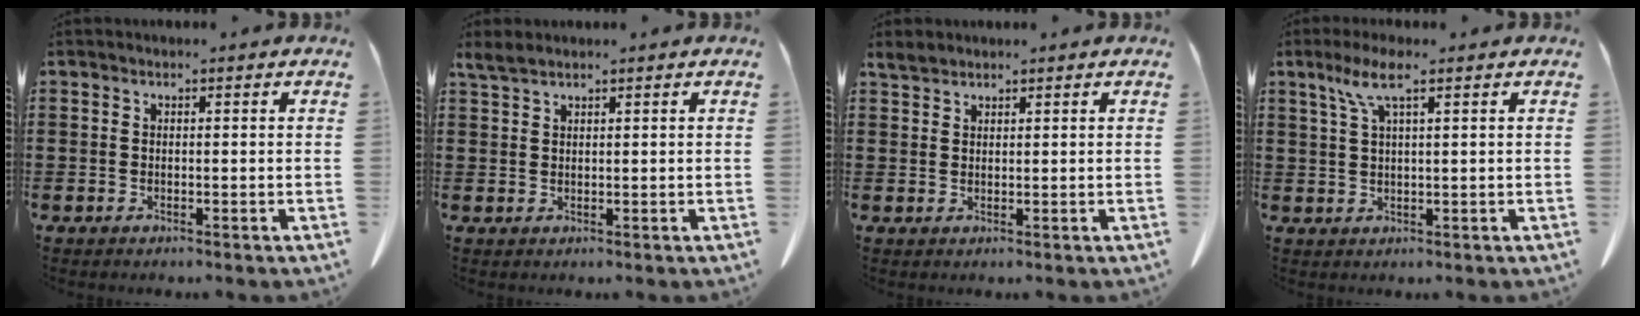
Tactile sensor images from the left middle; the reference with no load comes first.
{"total": 2.0, "force": [1.6, 0.4, 1.0], "torque": [-0.025, 0.003, 0.030]}
{"total": 1.8, "force": [1.7, 0.6, 0.4], "torque": [-0.014, 0.003, 0.033]}
{"total": 4.7, "force": [2.5, 0.5, 3.9], "torque": [-0.083, 0.004, 0.043]}